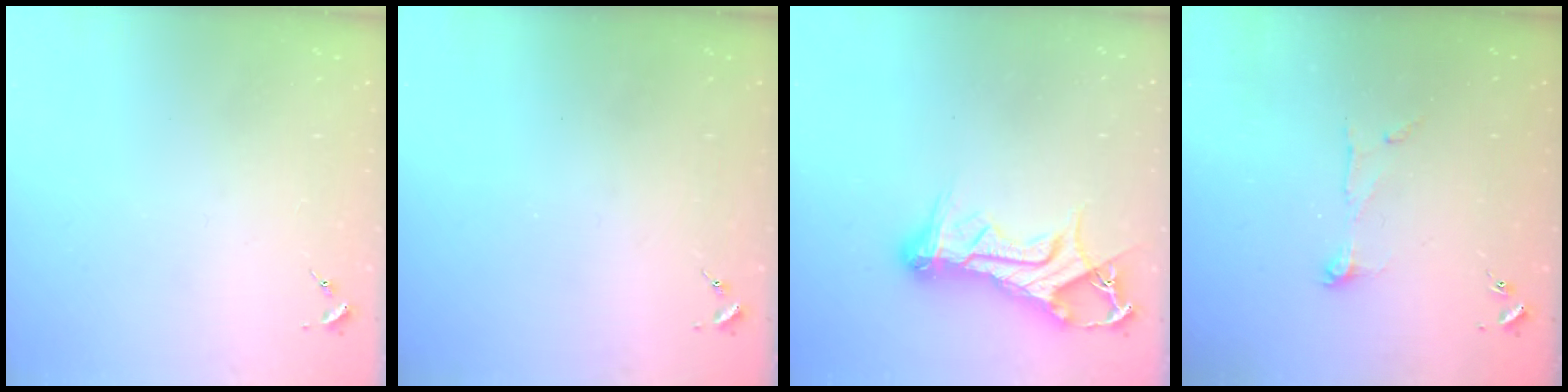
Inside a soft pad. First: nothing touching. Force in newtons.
{"total": 0.0}
{"total": 18.2, "press": 18.2, "slide": 1.8}
{"total": 6.1, "press": 6.1, "slide": 0.4}